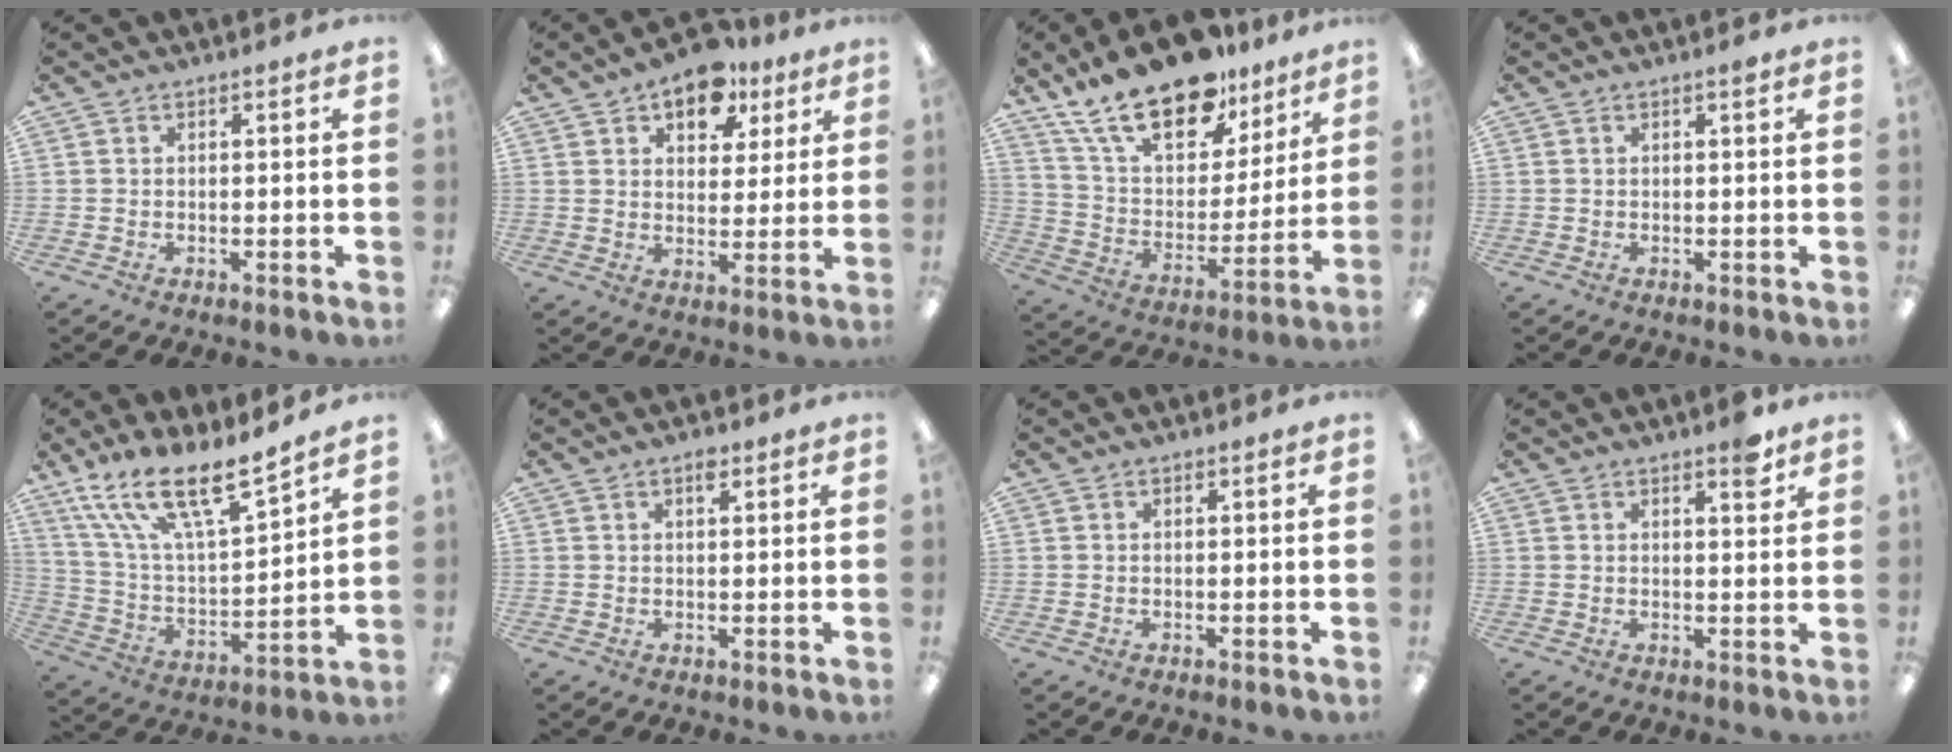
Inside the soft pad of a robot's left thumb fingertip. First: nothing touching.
{"total": 10.5, "force": [7.2, 6.0, 4.7], "torque": [-0.053, -0.038, 0.124]}
{"total": 22.5, "force": [16.2, 10.2, 11.7], "torque": [-0.217, -0.100, 0.286]}
{"total": 0.7, "force": [0.5, 0.0, 0.4], "torque": [-0.002, -0.002, 0.006]}
{"total": 17.8, "force": [13.8, 4.6, 10.2], "torque": [-0.199, -0.091, 0.243]}
{"total": 2.1, "force": [1.4, 0.8, 1.3], "torque": [-0.012, -0.006, 0.021]}
{"total": 0.0}
{"total": 4.3, "force": [3.1, 1.2, 2.6], "torque": [-0.026, -0.015, 0.048]}